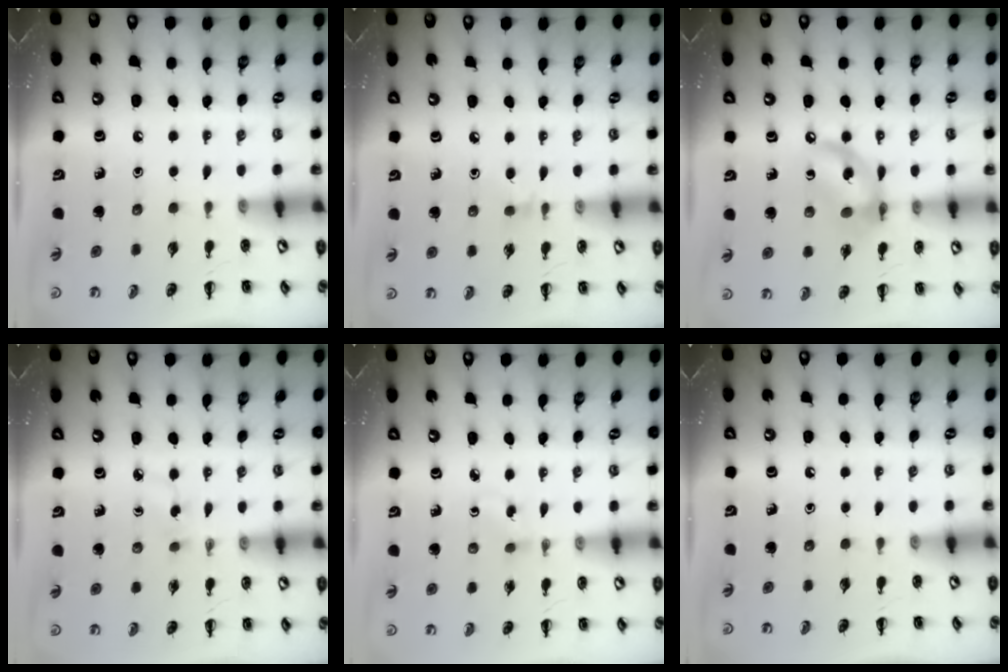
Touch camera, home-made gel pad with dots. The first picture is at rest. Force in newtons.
{"total": 3.5, "press": 3.2, "slide": 1.5}
{"total": 11.7, "press": 11.5, "slide": 2.3}
{"total": 2.9, "press": 2.7, "slide": 1.1}
{"total": 1.2, "press": 1.0, "slide": 0.8}
{"total": 0.0}